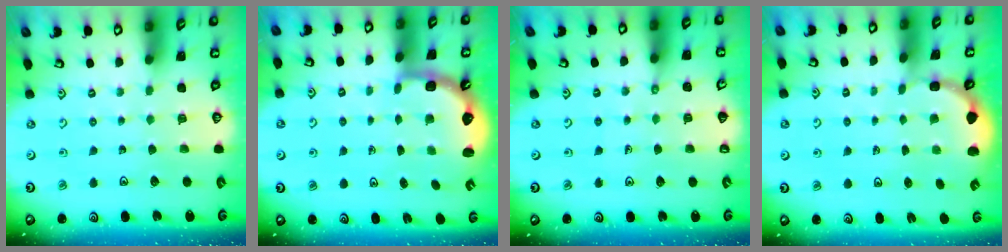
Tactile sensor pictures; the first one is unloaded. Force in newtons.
{"total": 2.7, "press": 2.0, "slide": 1.9}
{"total": 2.3, "press": 2.3, "slide": 0.5}
{"total": 1.8, "press": 1.7, "slide": 0.7}